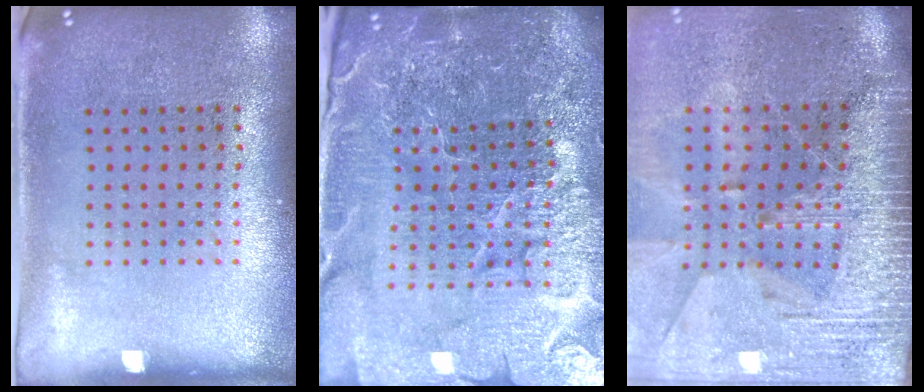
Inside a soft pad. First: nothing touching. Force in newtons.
{"total": 6.3, "press": 5.6, "slide": 2.9}
{"total": 4.0, "press": 3.4, "slide": 2.0}